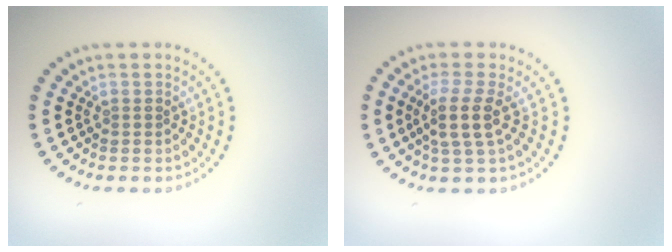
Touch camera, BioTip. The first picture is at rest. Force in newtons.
{"total": 2.9, "press": 2.2, "slide": 1.9}